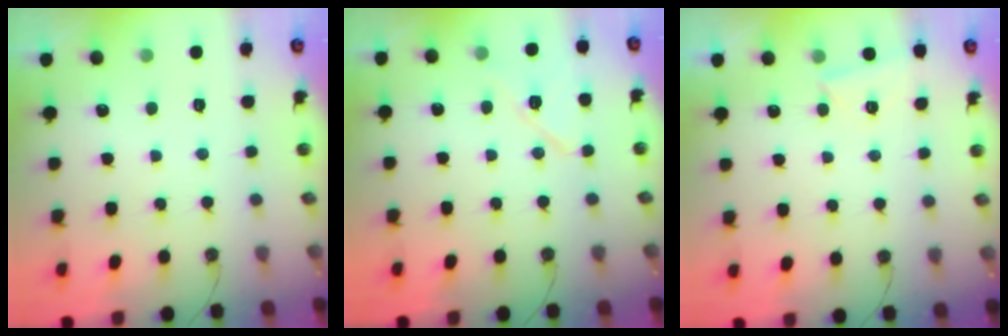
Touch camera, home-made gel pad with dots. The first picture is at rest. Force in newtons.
{"total": 9.3, "press": 8.9, "slide": 2.7}
{"total": 2.7, "press": 2.7, "slide": 0.3}